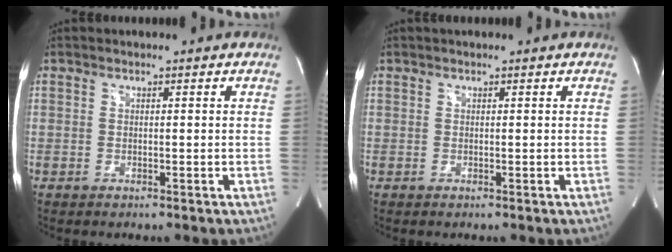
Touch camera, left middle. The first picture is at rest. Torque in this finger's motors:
{"motor_torque": [0.15, -0.04, -0.02, 0.00]}